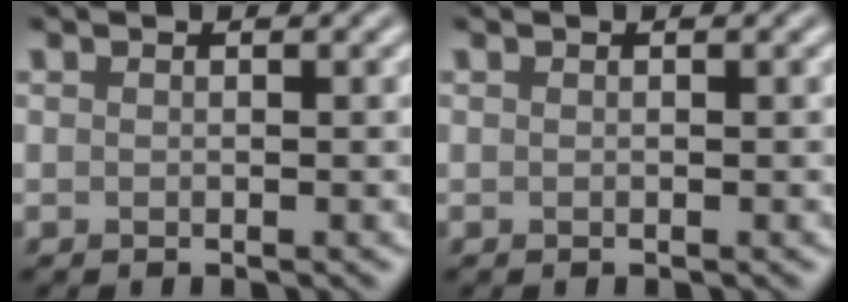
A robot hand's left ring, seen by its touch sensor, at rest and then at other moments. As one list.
[{"total": 0.0}]